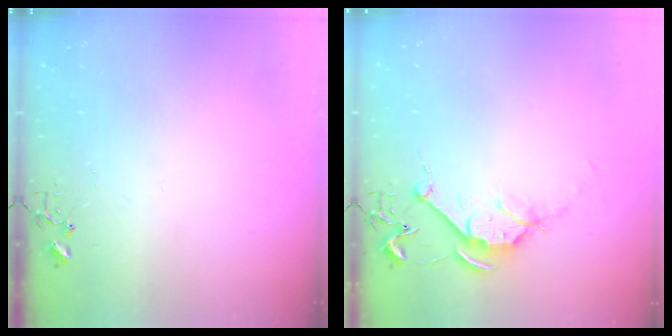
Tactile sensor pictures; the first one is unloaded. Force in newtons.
{"total": 7.9, "press": 7.8, "slide": 0.9}